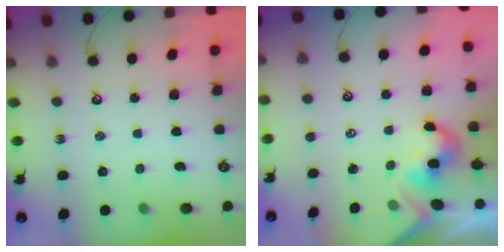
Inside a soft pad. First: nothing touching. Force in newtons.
{"total": 2.1, "press": 2.0, "slide": 0.5}